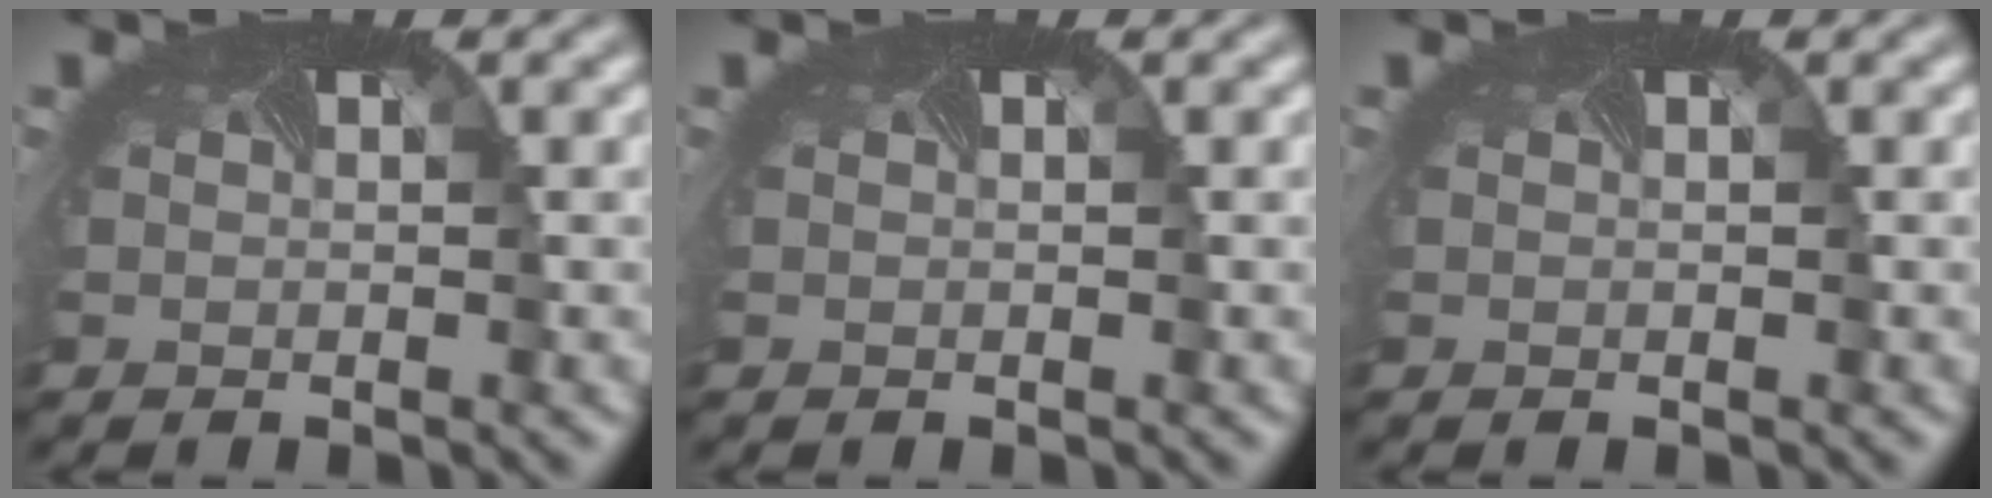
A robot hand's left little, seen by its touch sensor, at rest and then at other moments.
{"total": 0.0}
{"total": 0.0}